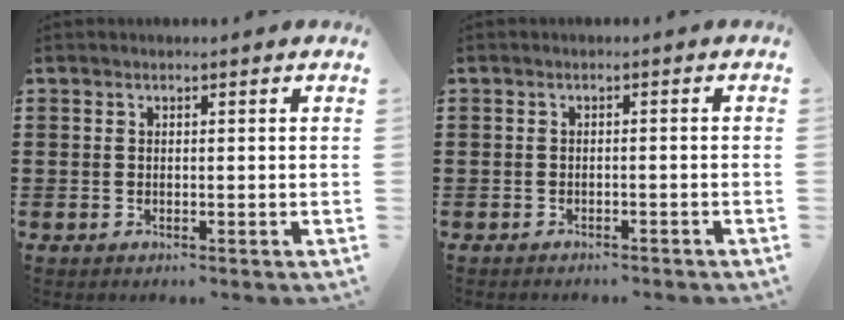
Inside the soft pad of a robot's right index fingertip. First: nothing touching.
{"total": 1.1, "force": [-1.1, 0.1, 0.1], "torque": [-0.005, 0.001, -0.024]}